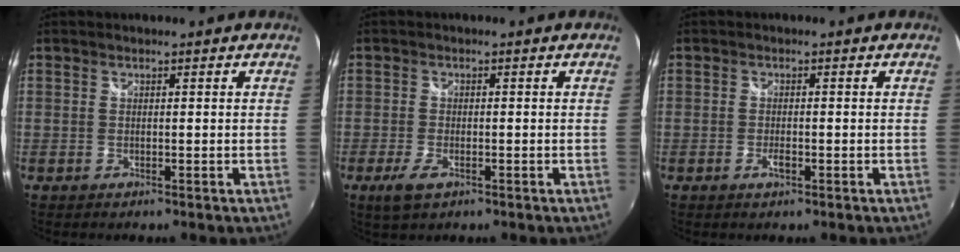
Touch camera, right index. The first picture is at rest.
{"total": 4.2, "force": [-2.3, 1.8, 3.0], "torque": [-0.069, -0.010, -0.042]}
{"total": 1.7, "force": [-0.9, 0.7, 1.3], "torque": [-0.026, -0.004, -0.014]}